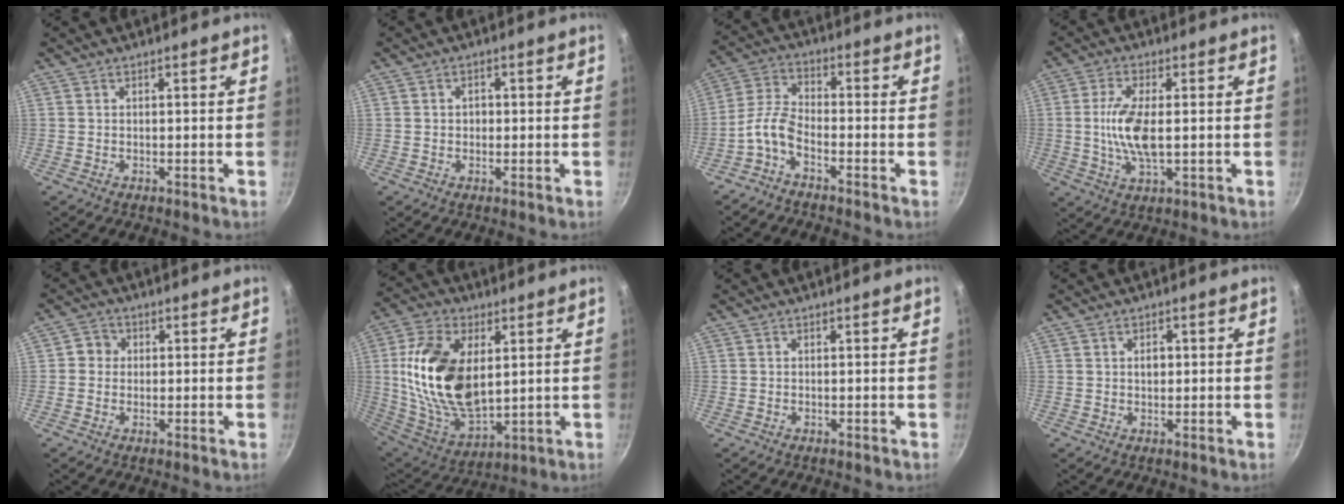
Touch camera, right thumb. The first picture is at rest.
{"total": 2.0, "force": [0.0, 1.7, 1.1], "torque": [-0.010, 0.002, -0.002]}
{"total": 6.0, "force": [-3.5, 2.3, 4.2], "torque": [-0.101, 0.033, -0.084]}
{"total": 9.2, "force": [0.0, 3.6, 8.4], "torque": [-0.171, -0.001, -0.004]}
{"total": 3.0, "force": [0.2, 2.9, 0.9], "torque": [0.007, 0.003, -0.006]}
{"total": 21.1, "force": [3.6, 12.4, 16.7], "torque": [-0.302, -0.014, 0.079]}
{"total": 0.0}
{"total": 2.0, "force": [0.3, 1.4, 1.4], "torque": [-0.012, 0.003, 0.005]}